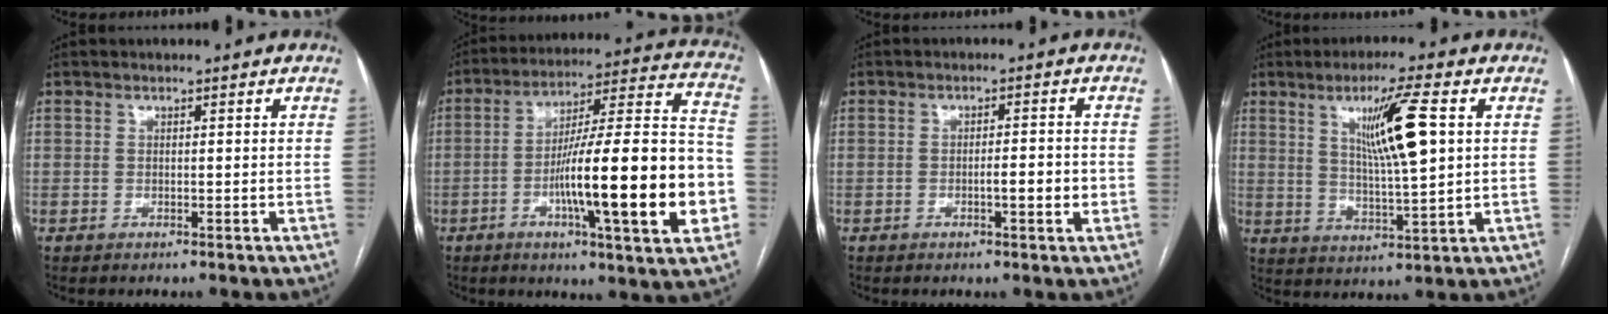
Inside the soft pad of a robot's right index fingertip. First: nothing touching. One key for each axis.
{"total": 23.5, "fx": -6.1, "fy": 1.8, "fz": 22.7, "tx": -0.307, "ty": 0.008, "tz": -0.093}
{"total": 3.4, "fx": -0.9, "fy": 0.5, "fz": 3.2, "tx": -0.052, "ty": 0.001, "tz": -0.012}
{"total": 10.4, "fx": 3.0, "fy": 0.3, "fz": 9.9, "tx": -0.173, "ty": -0.003, "tz": 0.054}